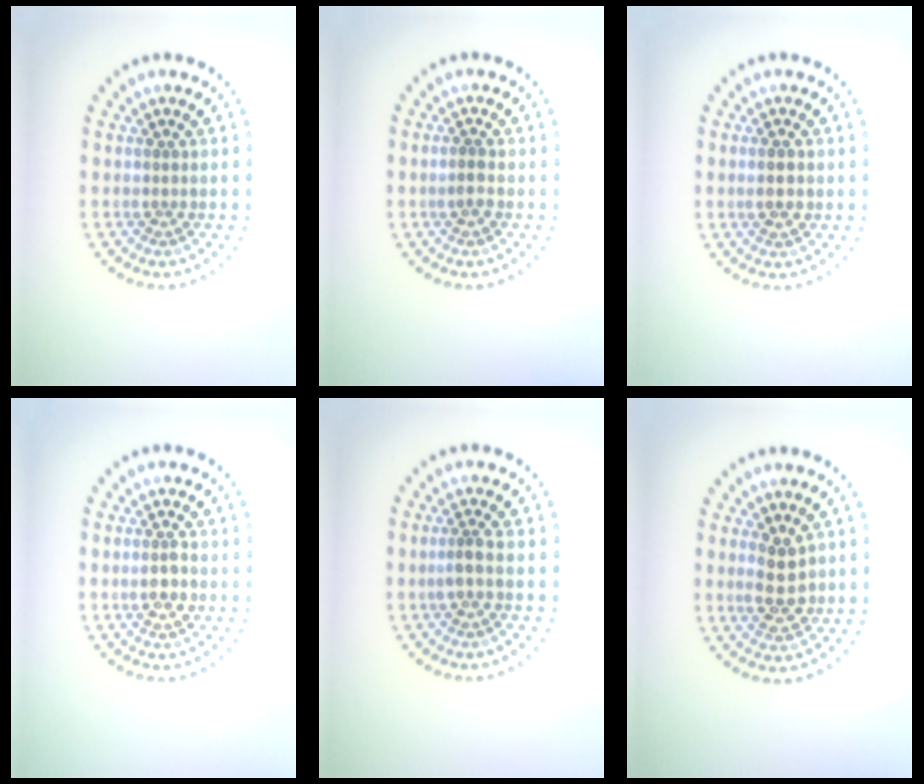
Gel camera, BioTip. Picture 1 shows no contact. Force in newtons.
{"total": 1.1, "press": 1.1, "slide": 0.3}
{"total": 1.6, "press": 1.6, "slide": 0.3}
{"total": 1.5, "press": 1.5, "slide": 0.2}
{"total": 1.4, "press": 1.1, "slide": 0.9}
{"total": 2.9, "press": 2.8, "slide": 0.7}